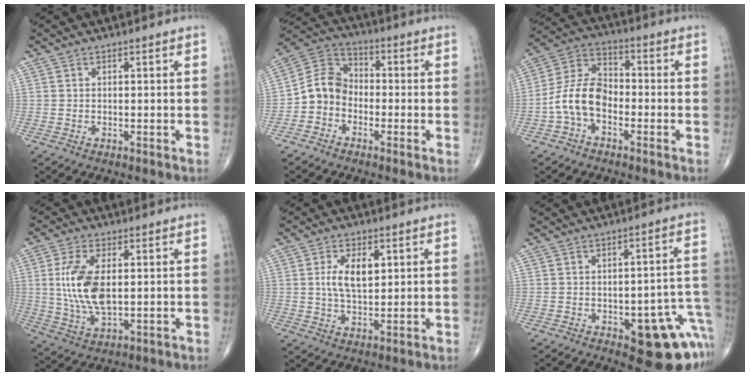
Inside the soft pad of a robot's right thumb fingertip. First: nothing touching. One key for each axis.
{"total": 8.0, "fx": -2.5, "fy": 6.6, "fz": 3.8, "tx": -0.054, "ty": 0.041, "tz": -0.063}
{"total": 10.0, "fx": -3.1, "fy": 6.3, "fz": 7.1, "tx": -0.131, "ty": 0.038, "tz": -0.071}
{"total": 11.6, "fx": 1.2, "fy": 5.7, "fz": 10.1, "tx": -0.206, "ty": -0.010, "tz": 0.028}
{"total": 7.1, "fx": 1.7, "fy": 3.7, "fz": 5.9, "tx": -0.100, "ty": -0.007, "tz": 0.032}
{"total": 14.5, "fx": -5.5, "fy": 5.9, "fz": 12.1, "tx": -0.083, "ty": 0.042, "tz": -0.051}